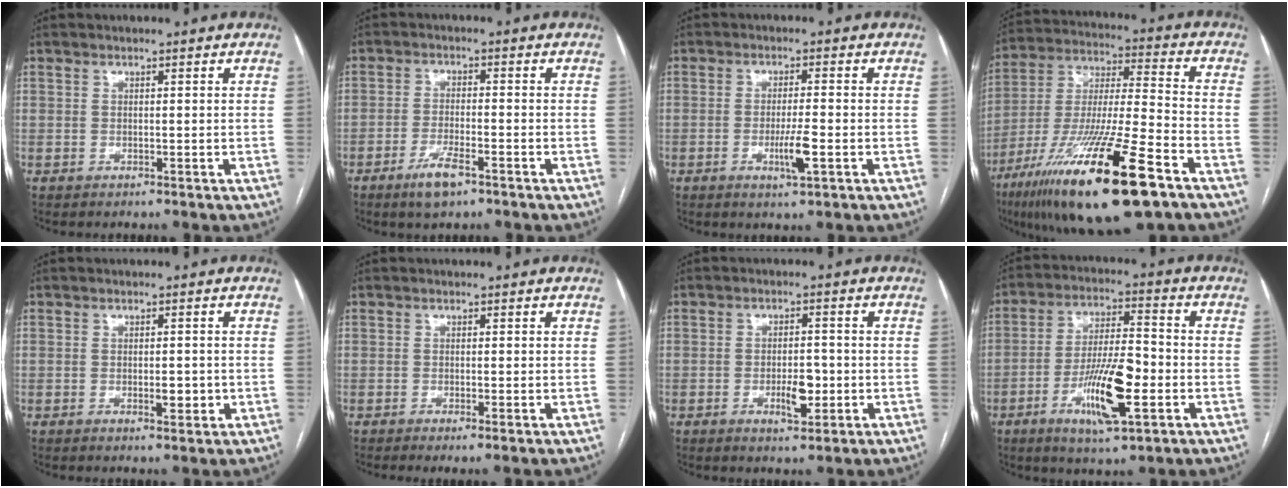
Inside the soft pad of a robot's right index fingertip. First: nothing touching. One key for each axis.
{"total": 5.1, "fx": -3.2, "fy": 1.1, "fz": 3.8, "tx": -0.077, "ty": -0.006, "tz": -0.053}
{"total": 4.1, "fx": -1.4, "fy": 0.2, "fz": 3.8, "tx": -0.072, "ty": -0.008, "tz": -0.023}
{"total": 24.1, "fx": -13.8, "fy": 2.4, "fz": 19.7, "tx": -0.358, "ty": -0.047, "tz": -0.241}
{"total": 2.2, "fx": -0.4, "fy": 0.9, "fz": 1.9, "tx": -0.029, "ty": 0.000, "tz": -0.003}
{"total": 1.8, "fx": -0.8, "fy": 0.1, "fz": 1.6, "tx": -0.029, "ty": -0.005, "tz": -0.010}
{"total": 4.2, "fx": -1.2, "fy": 1.8, "fz": 3.6, "tx": -0.056, "ty": 0.001, "tz": -0.013}
{"total": 12.2, "fx": -4.1, "fy": 2.6, "fz": 11.1, "tx": -0.209, "ty": -0.004, "tz": -0.069}